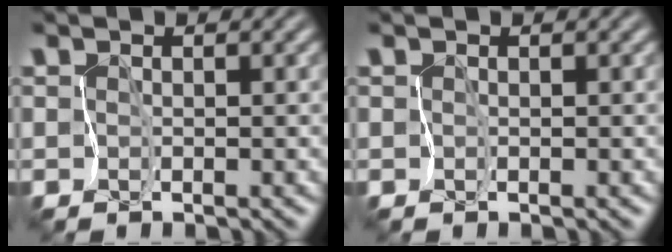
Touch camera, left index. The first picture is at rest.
{"total": 0.0}